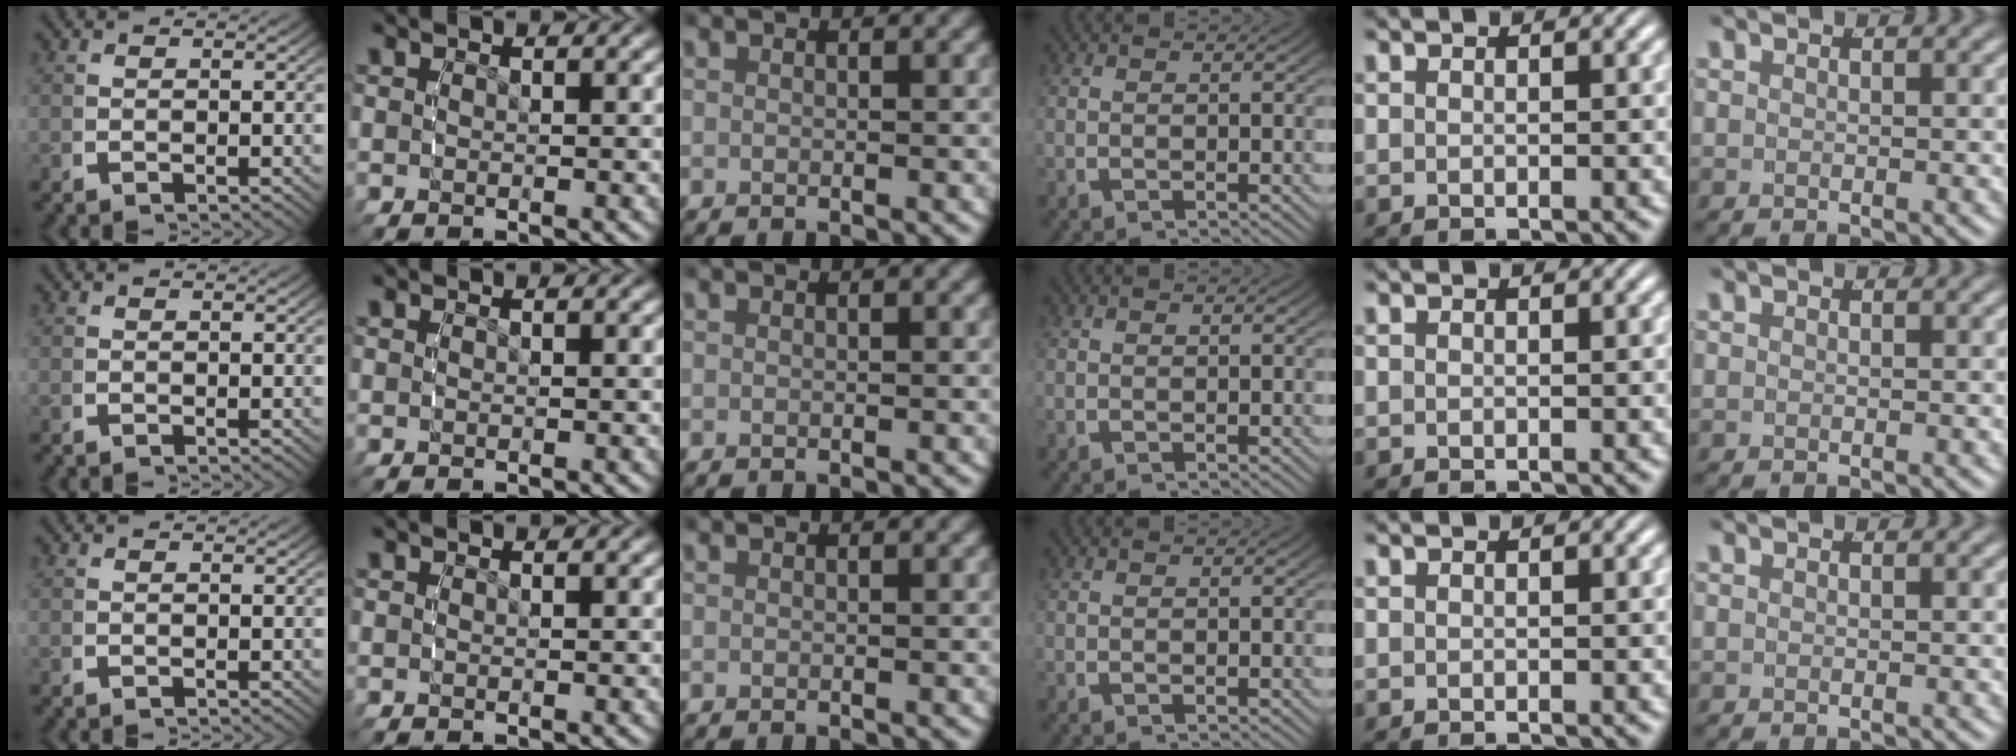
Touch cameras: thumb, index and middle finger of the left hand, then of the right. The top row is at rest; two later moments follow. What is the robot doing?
{"motion": "reach", "object": "scarf"}